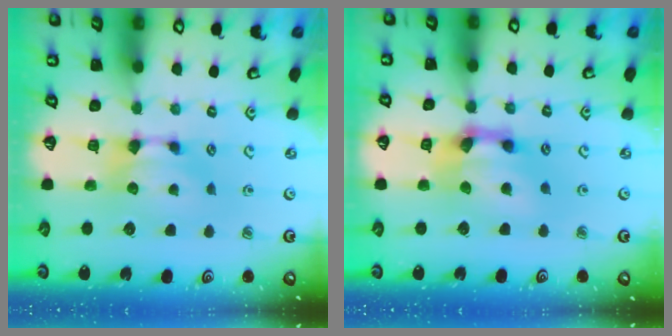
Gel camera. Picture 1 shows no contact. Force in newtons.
{"total": 4.8, "press": 3.8, "slide": 2.9}